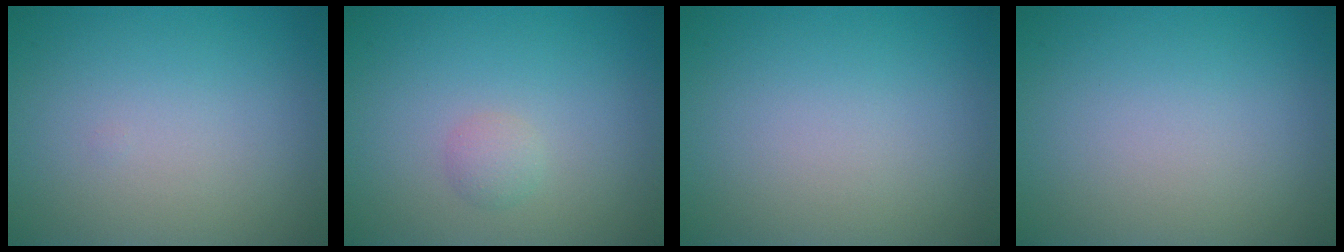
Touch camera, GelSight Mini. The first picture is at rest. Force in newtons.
{"total": 1.1, "press": 1.1, "slide": 0.1}
{"total": 0.0}
{"total": 0.0}